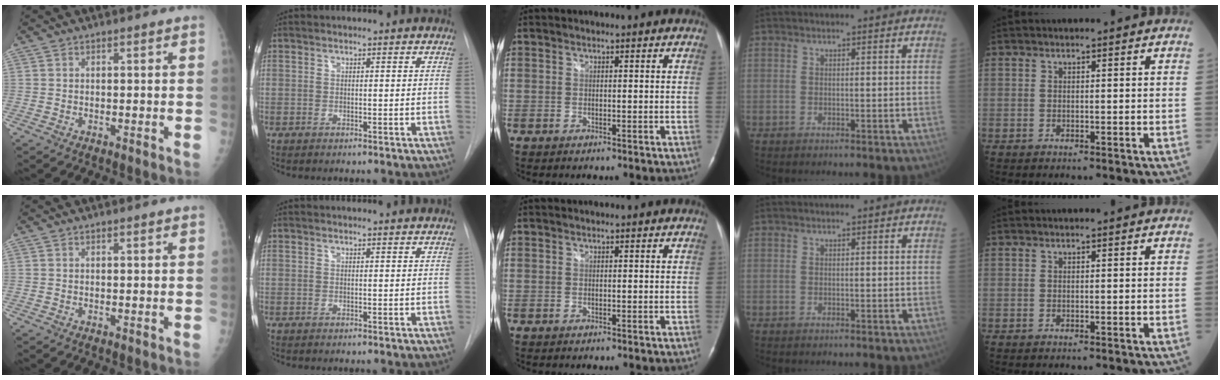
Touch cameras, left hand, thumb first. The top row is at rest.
{"thumb": {"total": 0.5, "force": [0.4, 0.0, 0.3], "torque": [-0.007, -0.001, 0.008]}, "index": {"total": 1.4, "force": [1.4, -0.1, 0.1], "torque": [-0.008, -0.001, 0.012]}}